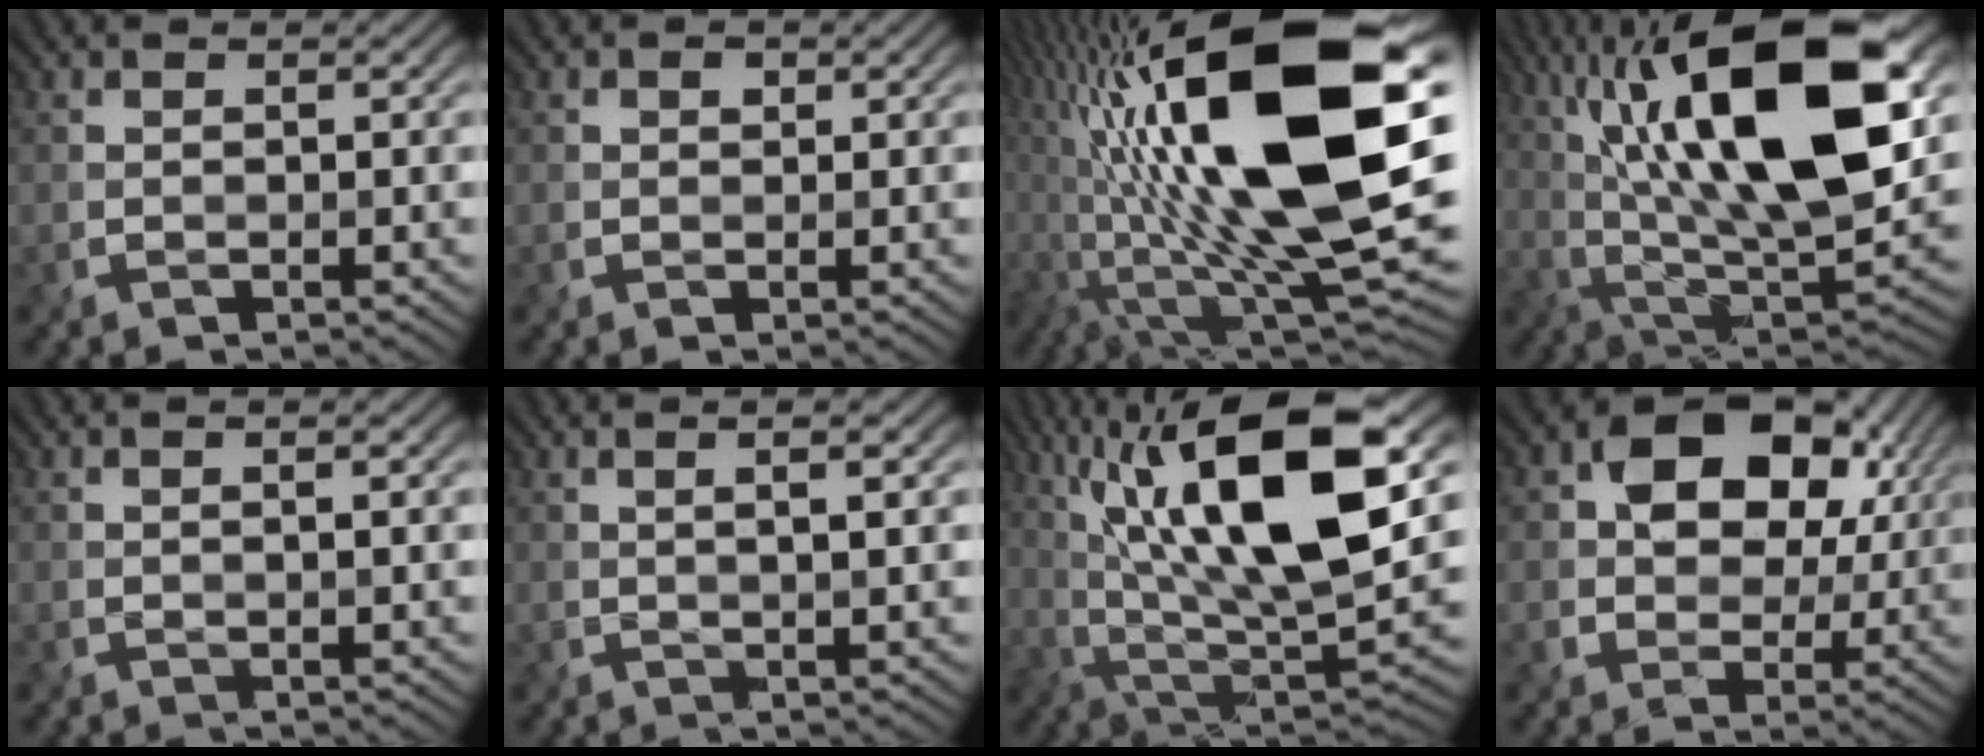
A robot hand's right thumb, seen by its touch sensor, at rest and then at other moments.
{"total": 1.0, "force": [0.4, 0.8, 0.6], "torque": [-0.012, 0.000, 0.005]}
{"total": 23.3, "force": [4.1, 7.7, 21.6], "torque": [-0.416, 0.022, 0.070]}
{"total": 20.6, "force": [7.0, 7.6, 17.8], "torque": [-0.318, 0.040, 0.112]}
{"total": 0.9, "force": [0.1, -0.3, 0.9], "torque": [-0.016, 0.005, 0.000]}
{"total": 2.4, "force": [0.7, 0.0, 2.3], "torque": [-0.026, 0.001, 0.006]}
{"total": 18.4, "force": [6.5, 6.3, 16.1], "torque": [-0.303, 0.025, 0.115]}
{"total": 11.9, "force": [3.6, 8.4, 7.5], "torque": [-0.118, 0.007, 0.053]}